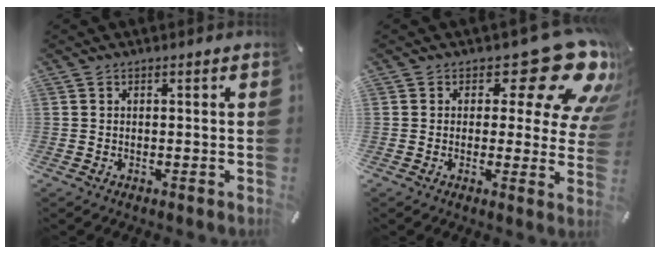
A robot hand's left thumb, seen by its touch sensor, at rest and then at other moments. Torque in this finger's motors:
{"motor_torque": [0.44, 0.16, 0.24, -0.26, 0.06]}